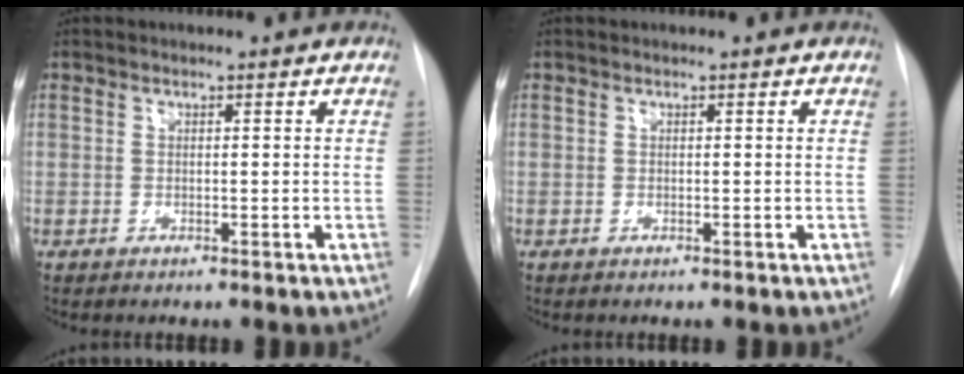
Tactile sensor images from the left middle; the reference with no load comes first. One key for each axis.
{"total": 0.0}